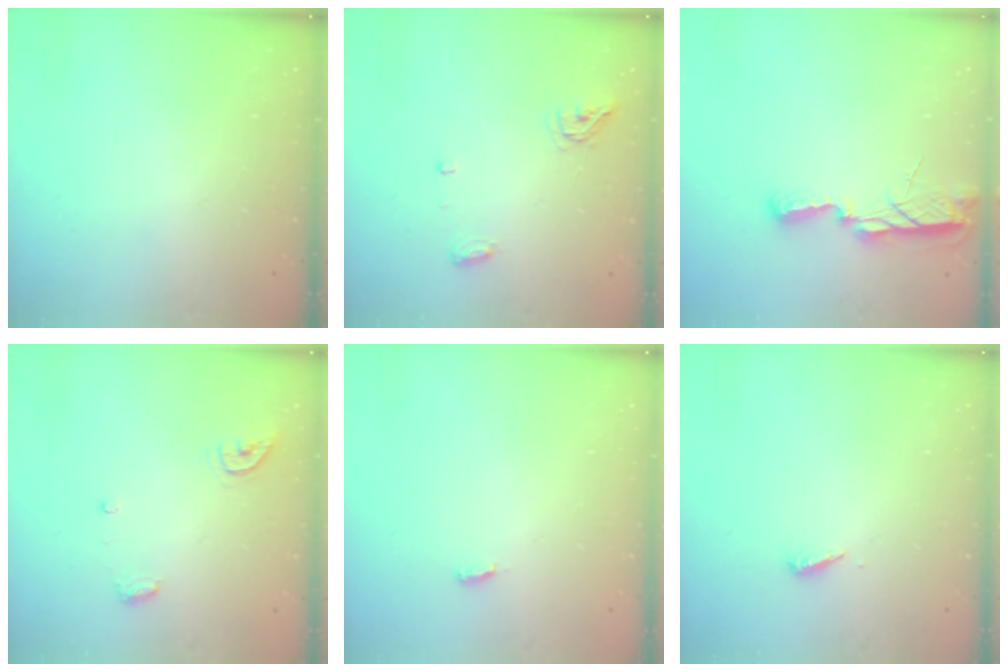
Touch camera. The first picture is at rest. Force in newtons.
{"total": 5.8, "press": 5.7, "slide": 0.9}
{"total": 9.3, "press": 8.3, "slide": 4.1}
{"total": 5.5, "press": 5.5, "slide": 0.2}
{"total": 2.6, "press": 2.4, "slide": 1.0}
{"total": 2.8, "press": 2.8, "slide": 0.2}